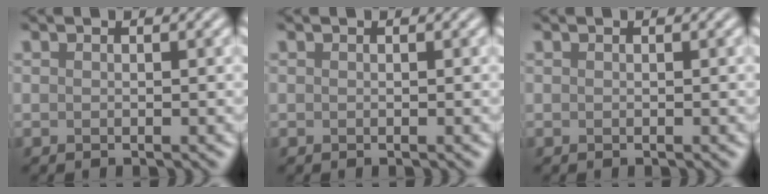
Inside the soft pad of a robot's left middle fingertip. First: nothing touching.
{"total": 0.0}
{"total": 0.0}